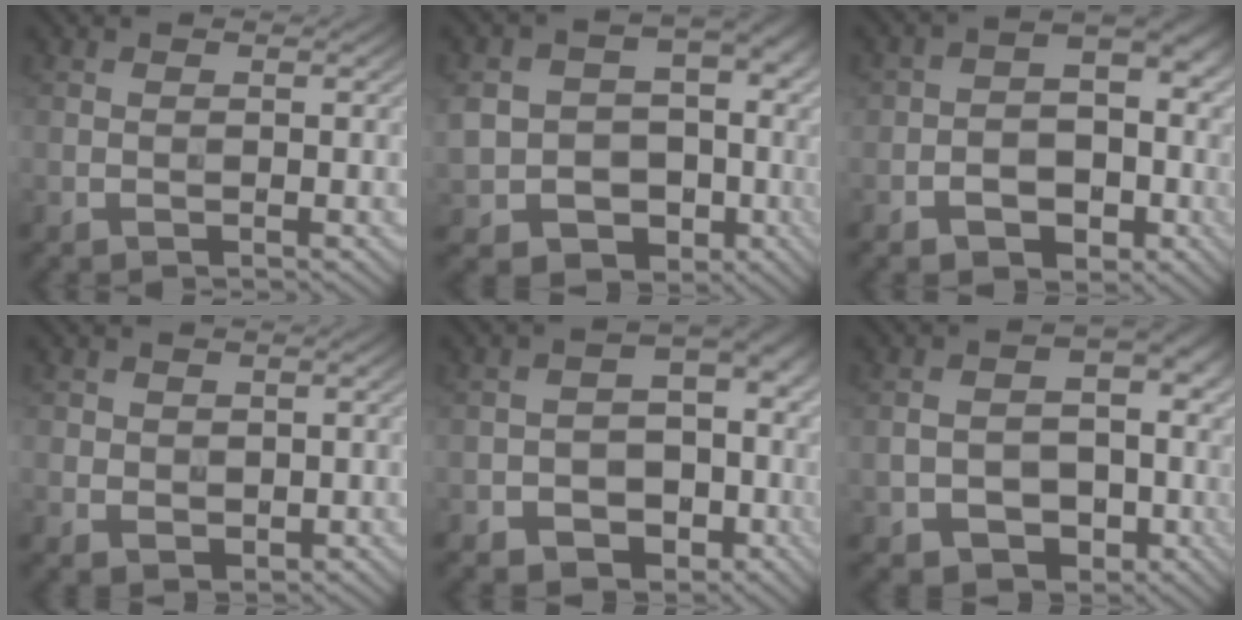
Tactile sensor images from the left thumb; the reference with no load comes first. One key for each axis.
{"total": 16.5, "fx": -3.3, "fy": 14.4, "fz": 7.4, "tx": -0.183, "ty": -0.044, "tz": -0.056}
{"total": 7.7, "fx": -3.0, "fy": 5.6, "fz": 4.3, "tx": -0.049, "ty": -0.009, "tz": -0.050}
{"total": 2.4, "fx": 0.4, "fy": 2.3, "fz": 0.8, "tx": -0.022, "ty": -0.008, "tz": 0.008}
{"total": 9.5, "fx": -3.8, "fy": 7.2, "fz": 4.9, "tx": -0.060, "ty": -0.009, "tz": -0.067}
{"total": 10.2, "fx": -2.9, "fy": 8.0, "fz": 5.5, "tx": -0.078, "ty": -0.021, "tz": -0.051}